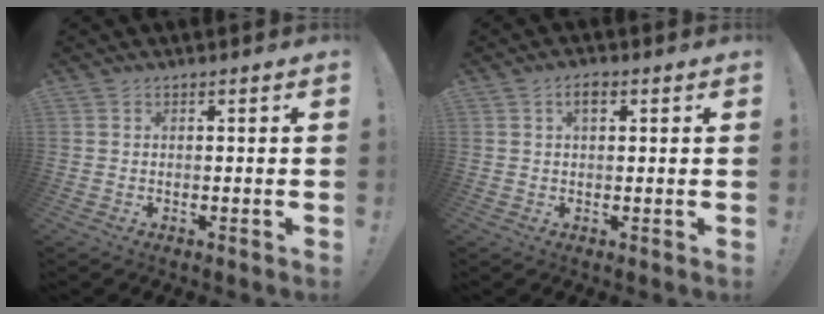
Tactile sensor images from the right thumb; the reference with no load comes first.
{"total": 3.0, "force": [1.1, 1.4, 2.4], "torque": [-0.036, 0.002, 0.015]}